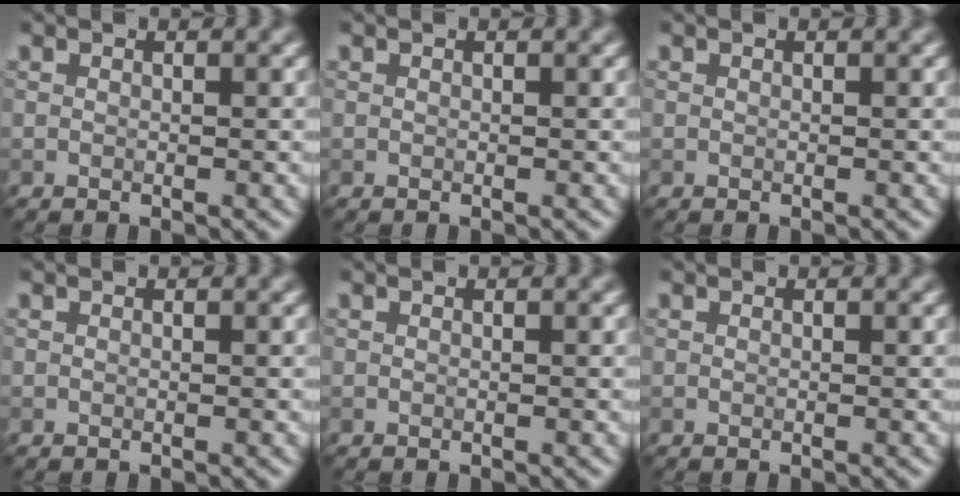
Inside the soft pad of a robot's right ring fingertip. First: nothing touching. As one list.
[{"total": 0.0}, {"total": 0.0}, {"total": 0.0}, {"total": 0.0}, {"total": 0.0}]